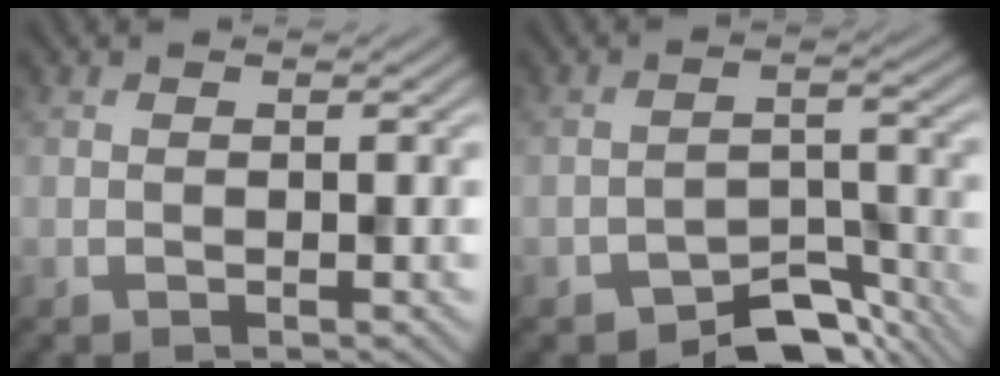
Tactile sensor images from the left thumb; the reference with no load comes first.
{"total": 6.7, "force": [-5.1, 3.1, 2.9], "torque": [-0.032, -0.006, -0.087]}